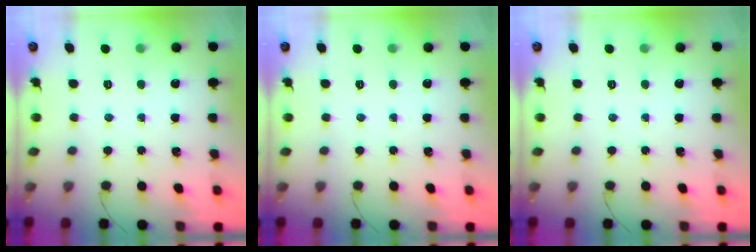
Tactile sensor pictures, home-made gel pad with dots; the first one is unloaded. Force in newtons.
{"total": 0.0}
{"total": 0.0}